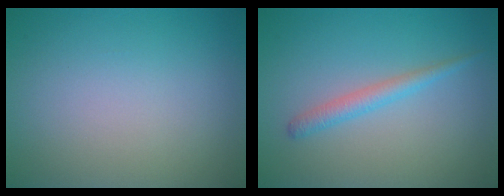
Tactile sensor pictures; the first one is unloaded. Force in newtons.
{"total": 1.8, "press": 1.8, "slide": 0.0}